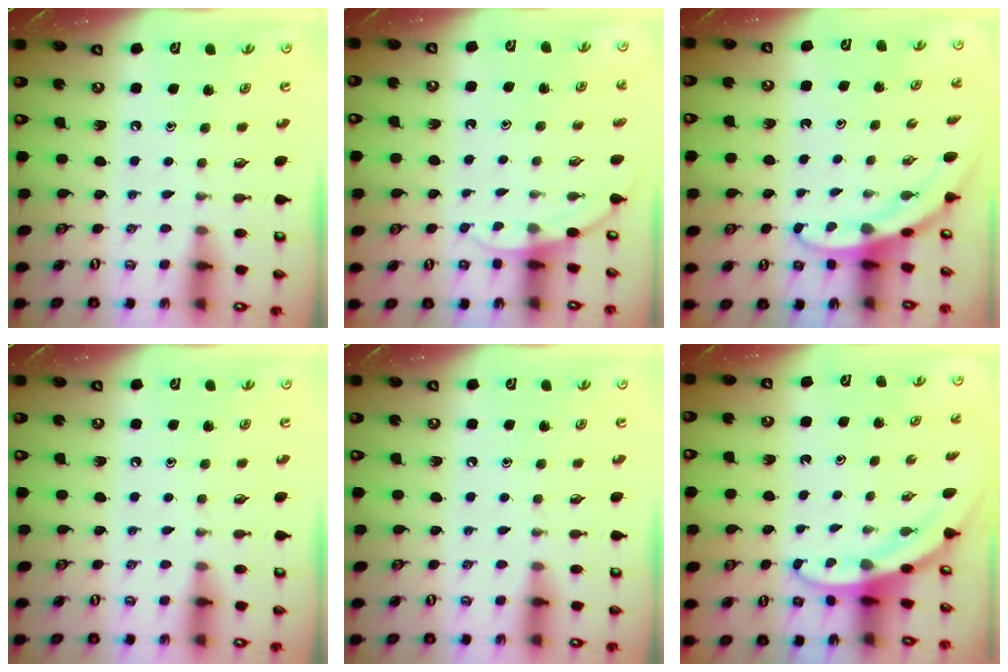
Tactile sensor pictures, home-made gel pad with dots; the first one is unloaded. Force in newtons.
{"total": 3.9, "press": 3.9, "slide": 0.3}
{"total": 3.3, "press": 3.3, "slide": 0.1}
{"total": 0.0}
{"total": 0.0}
{"total": 3.3, "press": 3.3, "slide": 0.1}